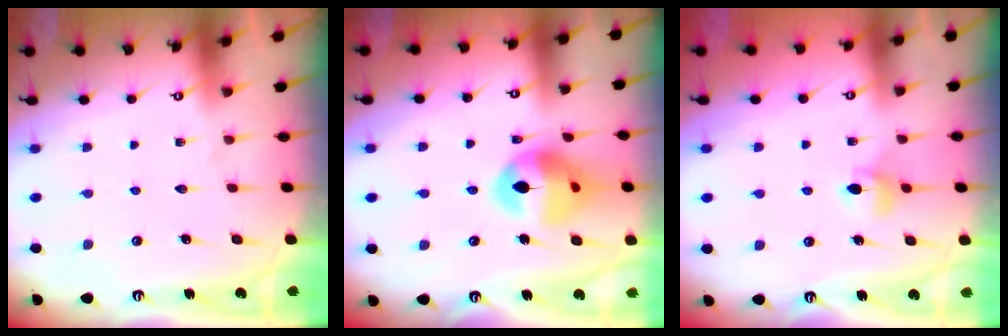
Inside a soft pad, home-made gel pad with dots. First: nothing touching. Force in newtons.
{"total": 15.0, "press": 14.9, "slide": 1.7}
{"total": 5.1, "press": 5.0, "slide": 0.6}